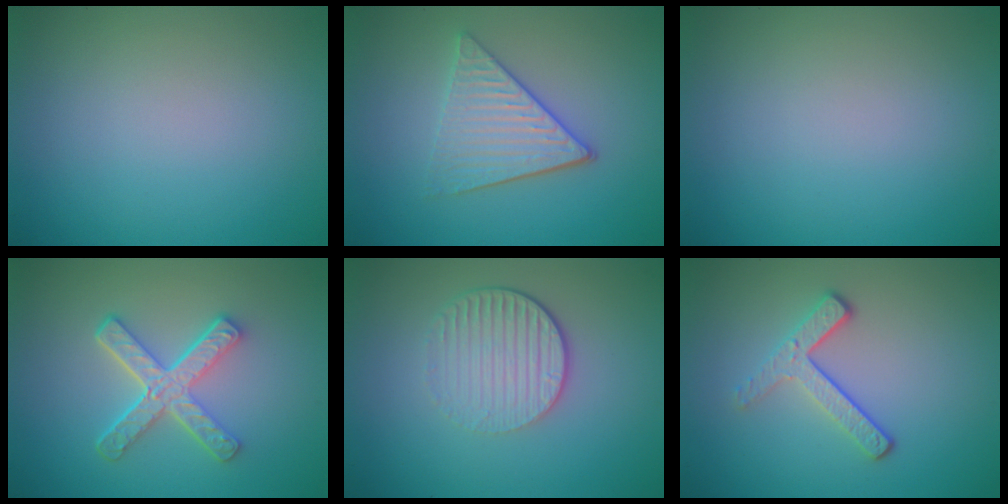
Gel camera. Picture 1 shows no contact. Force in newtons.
{"total": 3.9, "press": 3.3, "slide": 2.0}
{"total": 0.0}
{"total": 4.9, "press": 3.5, "slide": 3.4}
{"total": 4.2, "press": 2.8, "slide": 3.0}
{"total": 3.2, "press": 2.4, "slide": 2.0}